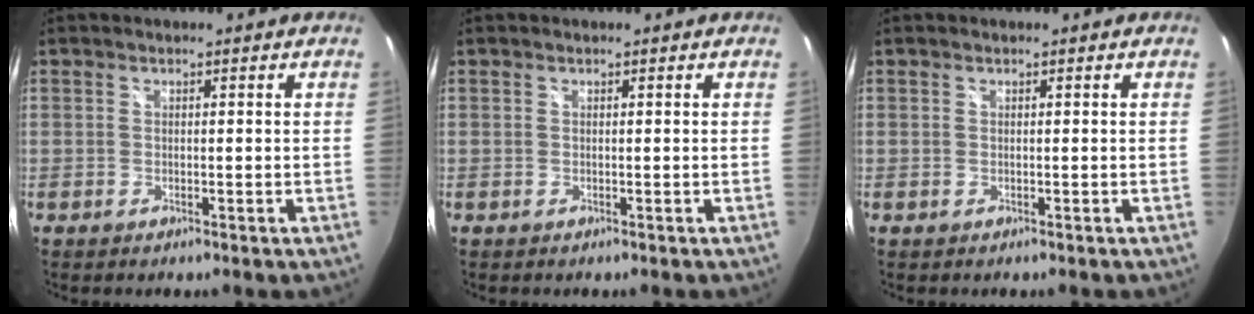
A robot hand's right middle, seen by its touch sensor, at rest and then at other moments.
{"total": 0.0}
{"total": 0.0}